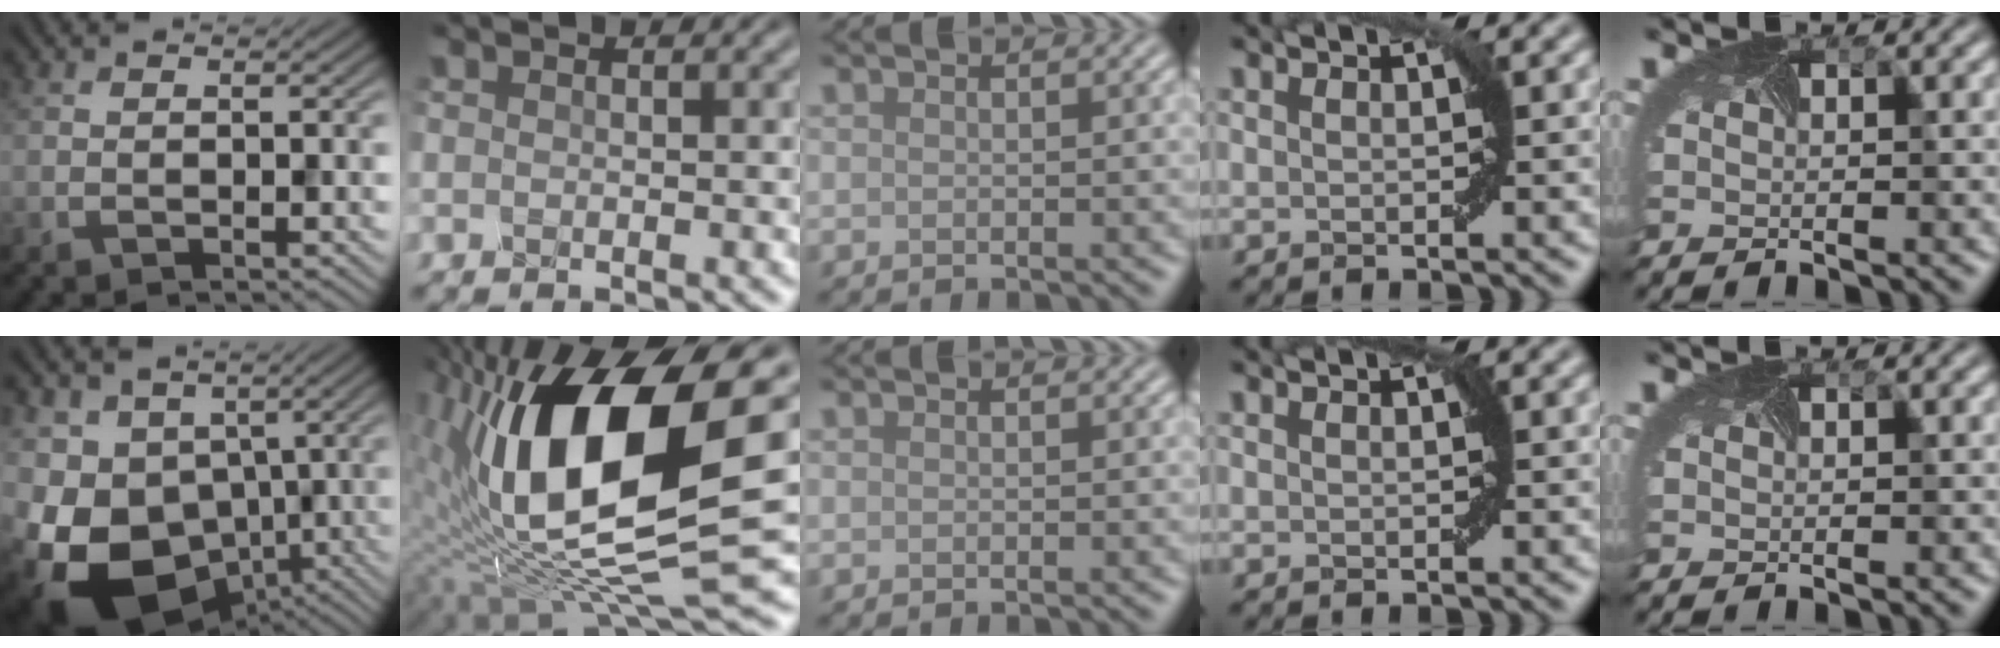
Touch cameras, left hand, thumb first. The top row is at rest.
{"thumb": {"total": 17.9, "force": [-6.5, 12.6, 11.0], "torque": [-0.254, -0.034, -0.081]}, "index": {"total": 14.8, "force": [2.4, 6.6, 13.1], "torque": [-0.266, 0.000, 0.045]}}